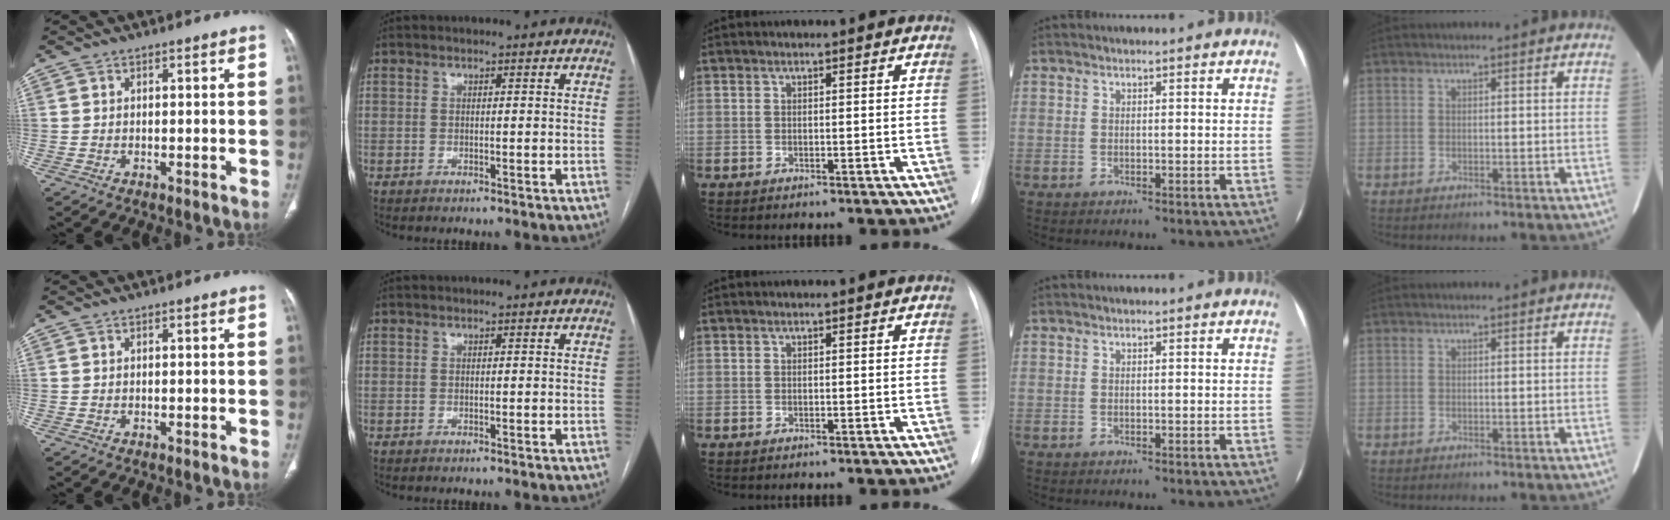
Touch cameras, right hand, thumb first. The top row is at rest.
{}